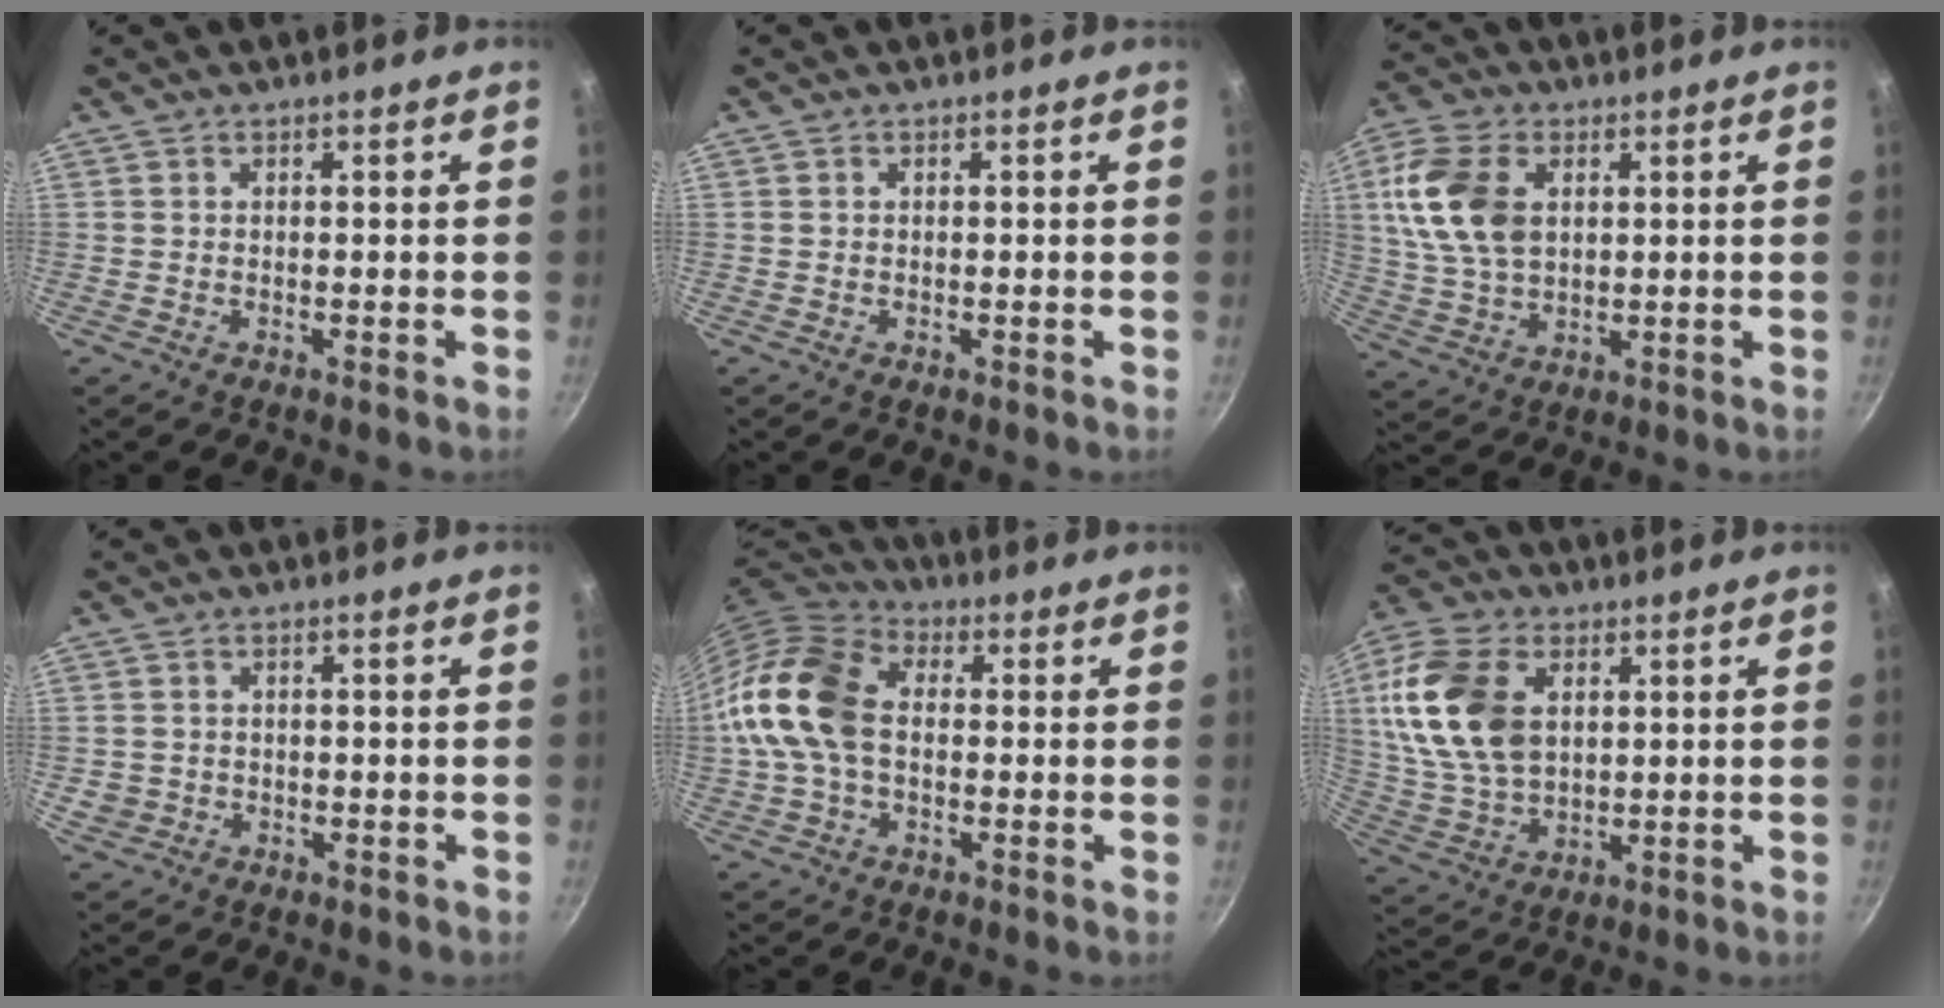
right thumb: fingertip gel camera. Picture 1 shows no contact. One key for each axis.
{"total": 0.0}
{"total": 13.9, "fx": 3.2, "fy": 9.1, "fz": 9.9, "tx": -0.182, "ty": -0.002, "tz": 0.061}
{"total": 2.9, "fx": -0.7, "fy": 2.6, "fz": 0.9, "tx": -0.012, "ty": 0.011, "tz": -0.003}
{"total": 14.7, "fx": -0.4, "fy": 10.1, "fz": 10.6, "tx": -0.188, "ty": 0.034, "tz": -0.026}
{"total": 18.6, "fx": 4.0, "fy": 12.3, "fz": 13.4, "tx": -0.256, "ty": -0.002, "tz": 0.082}